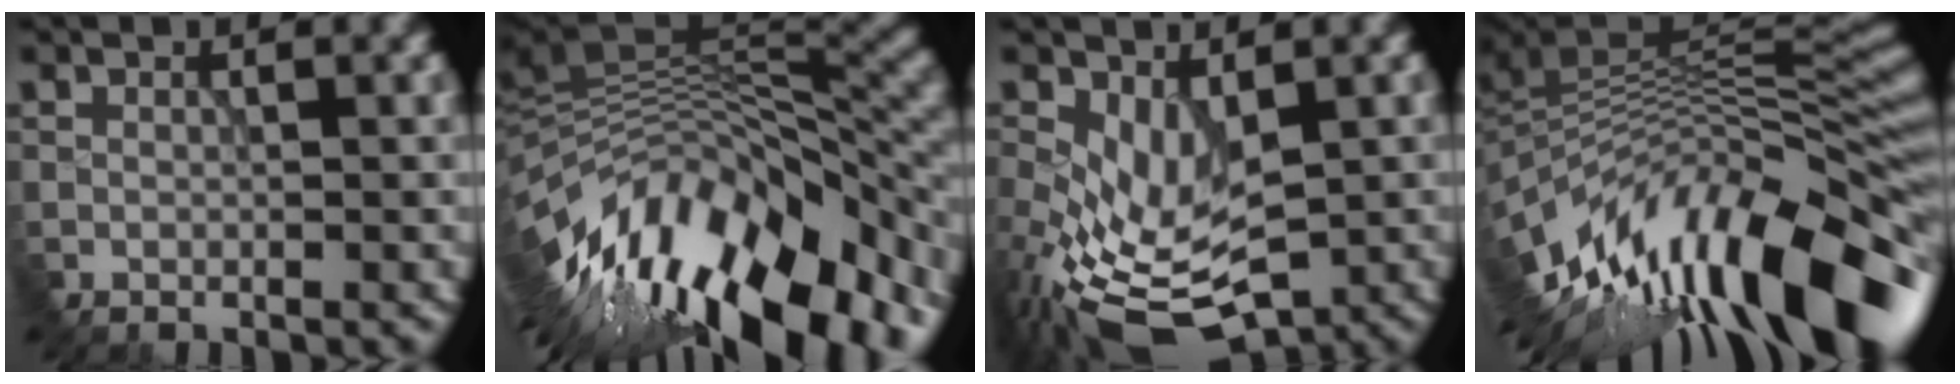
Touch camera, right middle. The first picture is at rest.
{"total": 15.2, "force": [-6.7, 6.6, 11.9], "torque": [-0.203, 0.008, -0.111]}
{"total": 7.0, "force": [-1.6, 3.8, 5.6], "torque": [-0.141, -0.012, -0.026]}
{"total": 14.6, "force": [-5.5, 5.3, 12.4], "torque": [-0.209, 0.020, -0.088]}